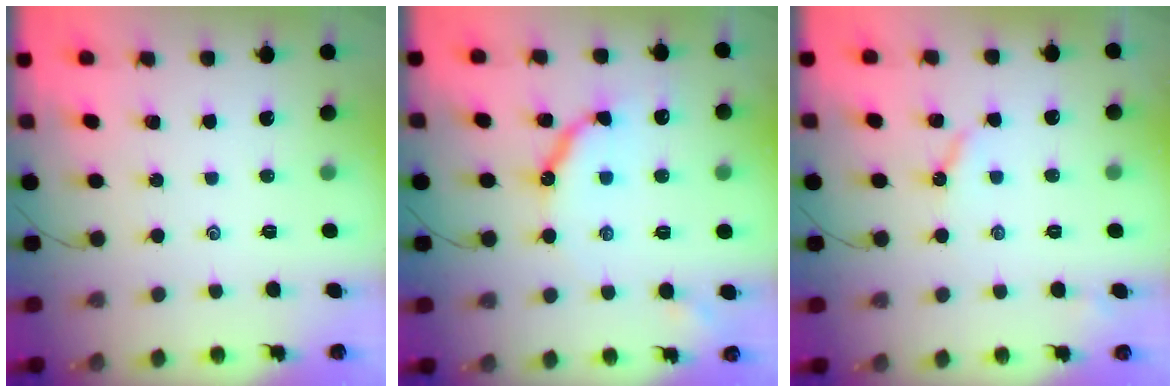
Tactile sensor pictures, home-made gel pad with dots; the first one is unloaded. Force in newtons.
{"total": 9.6, "press": 9.5, "slide": 0.9}
{"total": 3.6, "press": 3.6, "slide": 0.6}